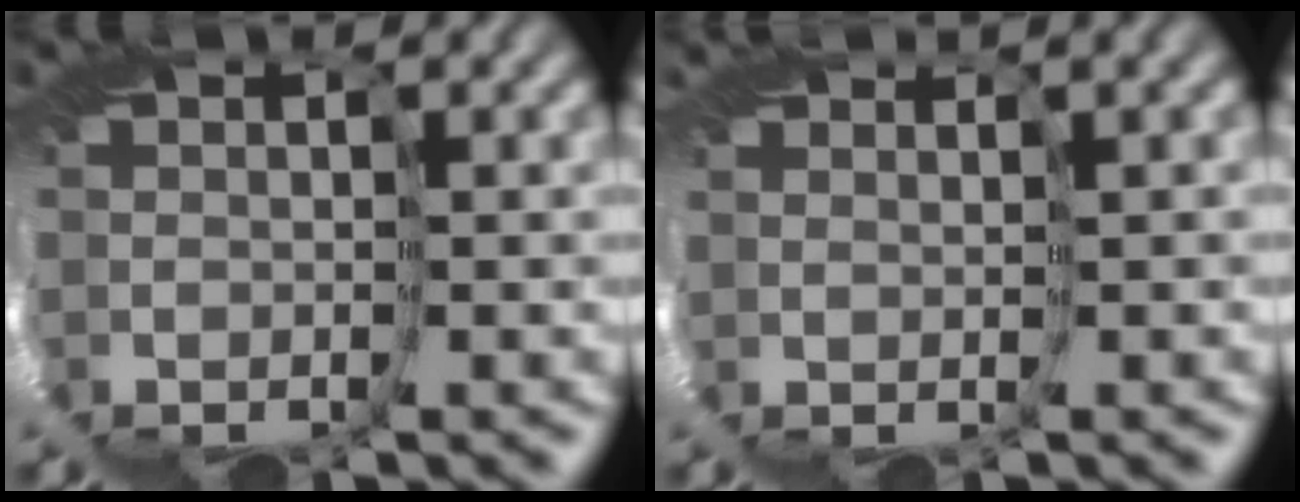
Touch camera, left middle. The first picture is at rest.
{"total": 2.8, "force": [1.7, -1.7, -1.5], "torque": [0.038, -0.003, 0.033]}